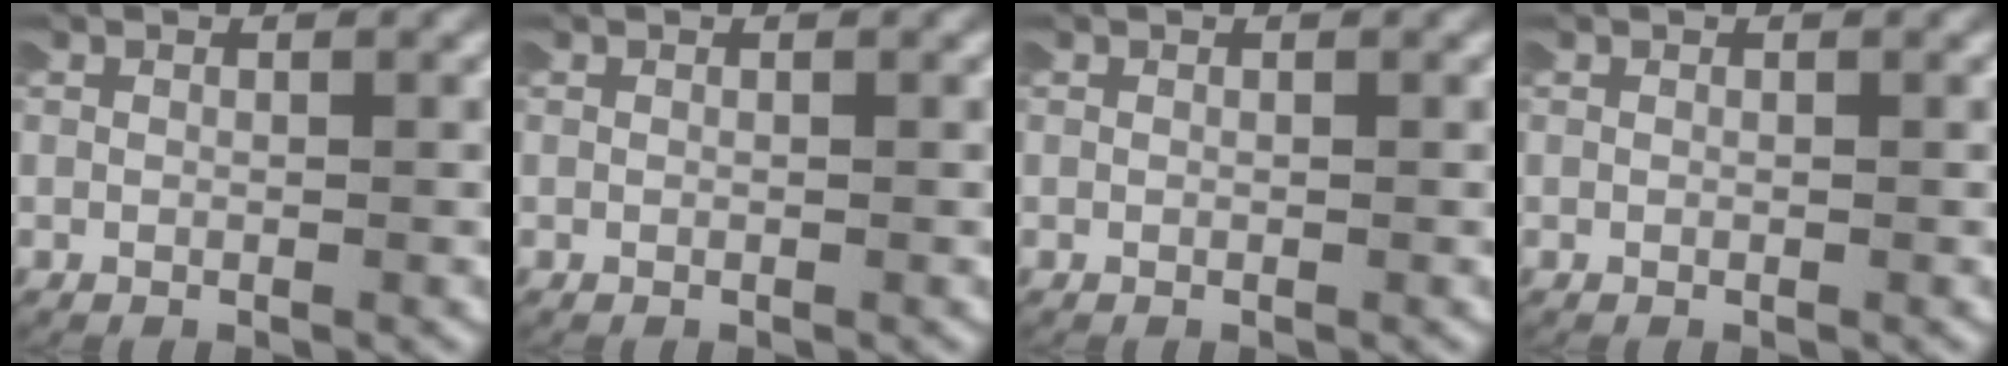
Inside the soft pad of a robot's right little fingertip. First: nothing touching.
{"total": 0.0}
{"total": 0.0}
{"total": 0.0}